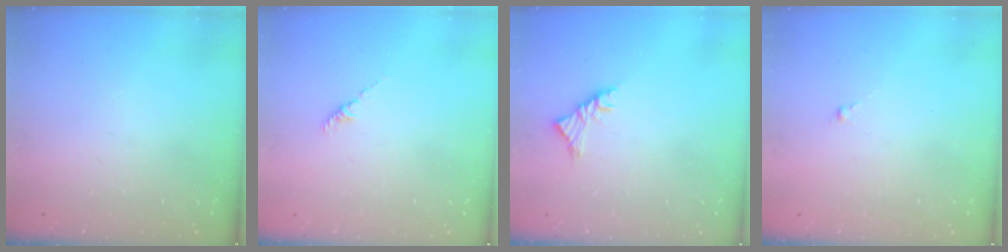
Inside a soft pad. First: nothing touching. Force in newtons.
{"total": 1.2, "press": 1.1, "slide": 0.5}
{"total": 3.5, "press": 3.4, "slide": 1.0}
{"total": 0.5, "press": 0.4, "slide": 0.4}